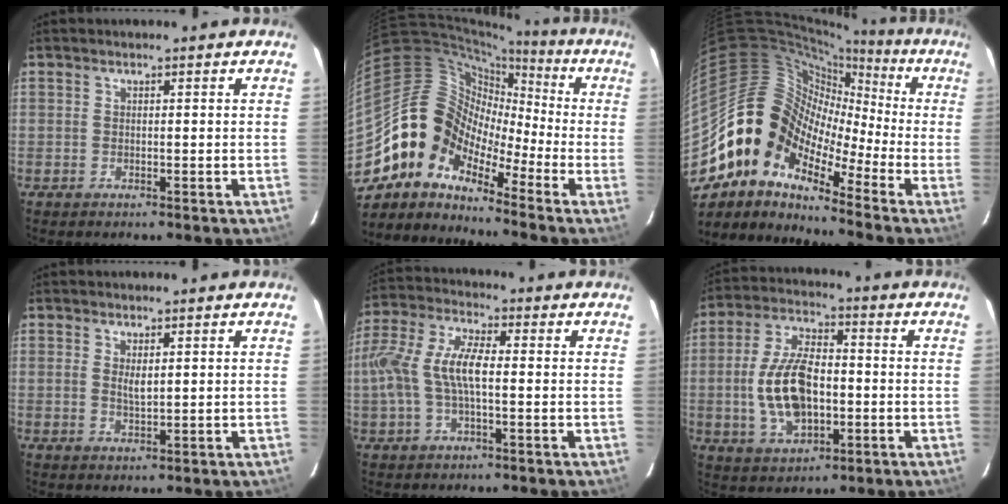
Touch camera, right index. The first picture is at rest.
{"total": 11.0, "force": [-6.9, 7.8, 3.8], "torque": [-0.067, 0.032, -0.162]}
{"total": 12.8, "force": [-6.0, 9.0, 6.9], "torque": [-0.104, 0.013, -0.141]}
{"total": 2.5, "force": [0.7, 1.0, 2.2], "torque": [-0.039, -0.003, 0.013]}
{"total": 11.5, "force": [-0.6, 4.6, 10.5], "torque": [-0.225, 0.012, -0.014]}
{"total": 14.1, "force": [-1.9, 7.6, 11.7], "torque": [-0.235, 0.007, -0.026]}